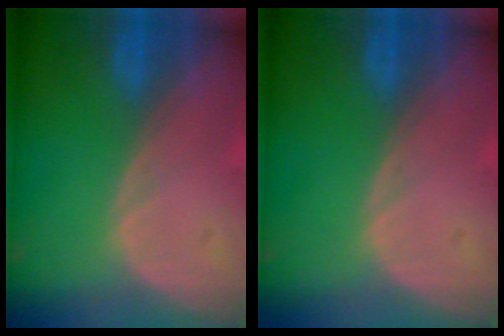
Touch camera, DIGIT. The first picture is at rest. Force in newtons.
{"total": 0.0}